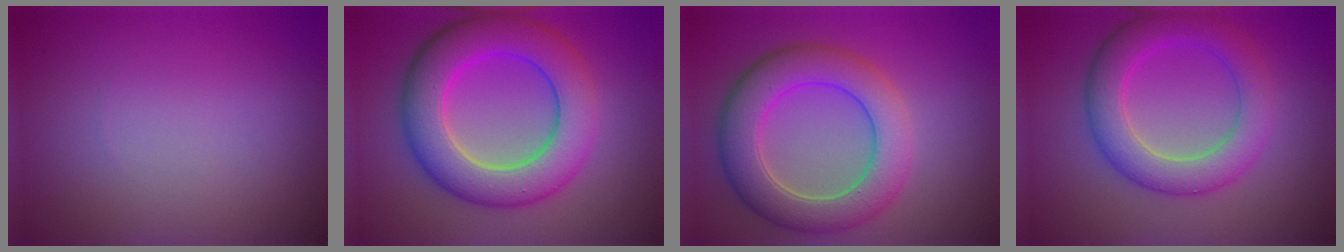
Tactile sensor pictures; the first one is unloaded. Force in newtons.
{"total": 9.0, "press": 9.0, "slide": 0.4}
{"total": 7.2, "press": 7.2, "slide": 0.3}
{"total": 5.8, "press": 5.8, "slide": 0.2}